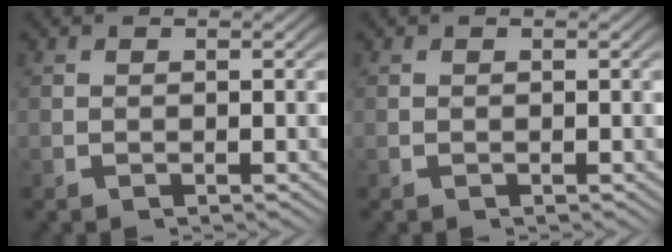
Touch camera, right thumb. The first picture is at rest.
{"total": 0.0}